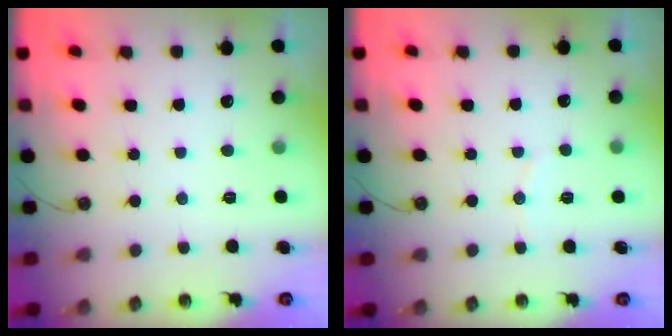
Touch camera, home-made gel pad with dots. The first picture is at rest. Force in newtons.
{"total": 4.0, "press": 3.9, "slide": 0.3}